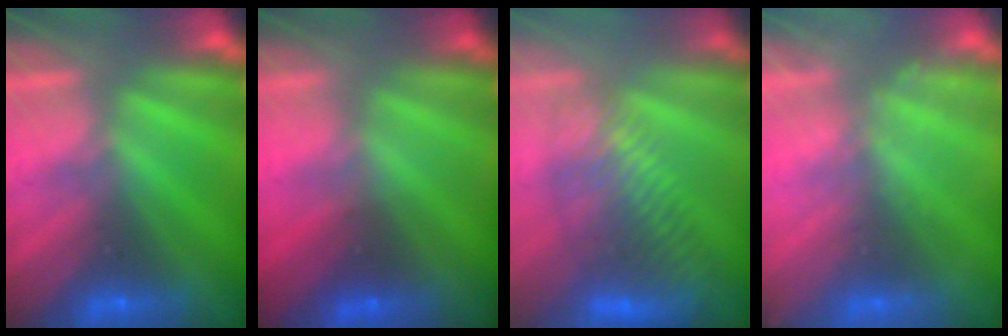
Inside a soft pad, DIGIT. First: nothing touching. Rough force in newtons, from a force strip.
{"total": 1.5}
{"total": 4.4}
{"total": 2.4}